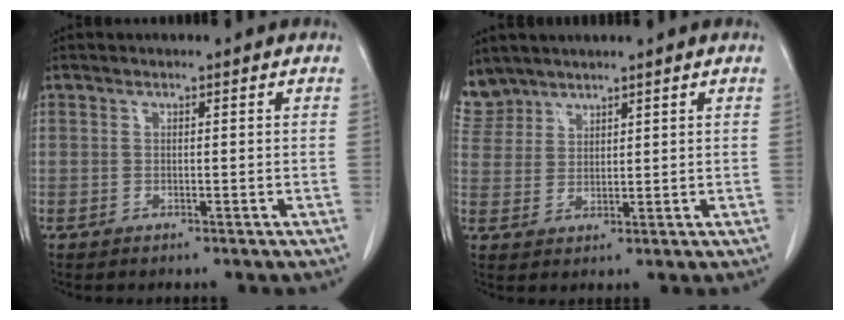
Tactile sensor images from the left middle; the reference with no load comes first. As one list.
[{"total": 4.7, "force": [4.3, 1.9, -0.4], "torque": [0.009, 0.008, 0.095]}]